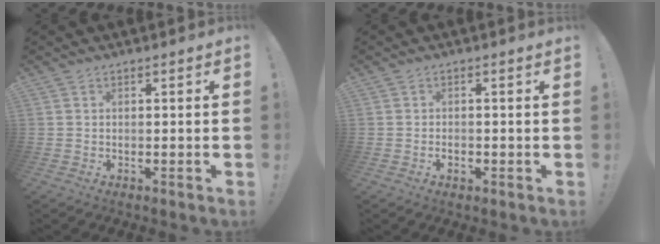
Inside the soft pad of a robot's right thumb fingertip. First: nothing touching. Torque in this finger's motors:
{"motor_torque": [0.26, 0.54, 0.18, -0.24, 0.00]}